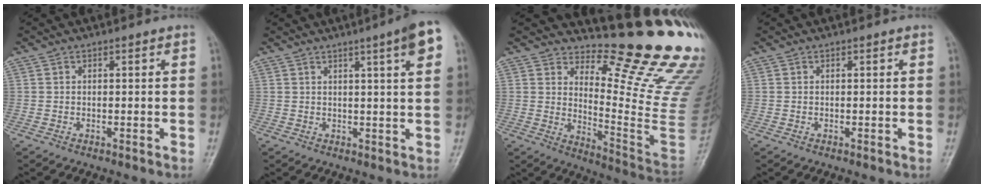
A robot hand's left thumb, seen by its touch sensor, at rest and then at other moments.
{"total": 7.0, "force": [3.2, 0.4, 6.2], "torque": [-0.082, -0.005, 0.040]}
{"total": 20.4, "force": [14.6, 3.7, 13.8], "torque": [-0.165, -0.160, 0.202]}
{"total": 0.0}